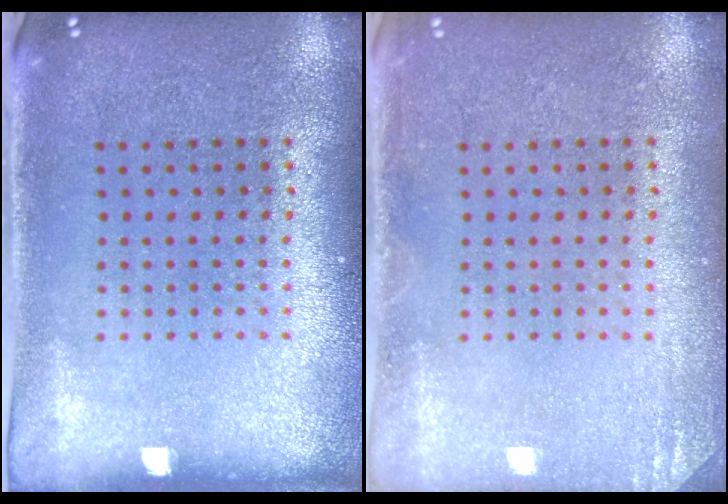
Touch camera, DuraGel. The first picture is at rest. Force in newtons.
{"total": 1.5, "press": 1.4, "slide": 0.2}